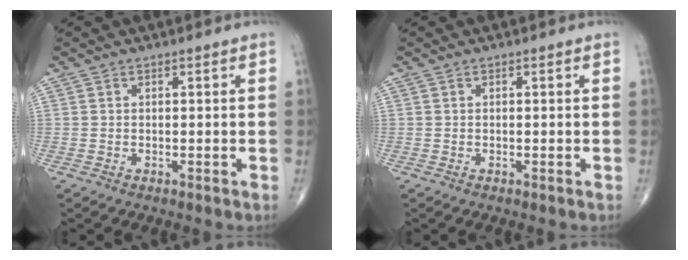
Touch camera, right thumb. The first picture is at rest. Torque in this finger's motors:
{"motor_torque": [-0.16, 0.11, -0.23, -0.18, -0.01]}